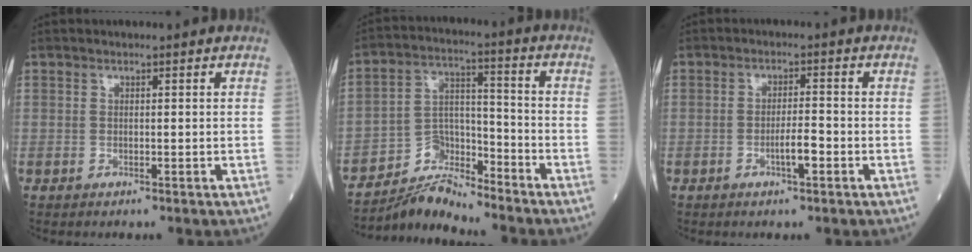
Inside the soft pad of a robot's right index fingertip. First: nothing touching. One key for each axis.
{"total": 7.4, "fx": -7.3, "fy": 1.1, "fz": 0.1, "tx": -0.005, "ty": 0.023, "tz": -0.138}
{"total": 3.3, "fx": -1.4, "fy": 0.4, "fz": 3.0, "tx": -0.051, "ty": 0.001, "tz": -0.024}